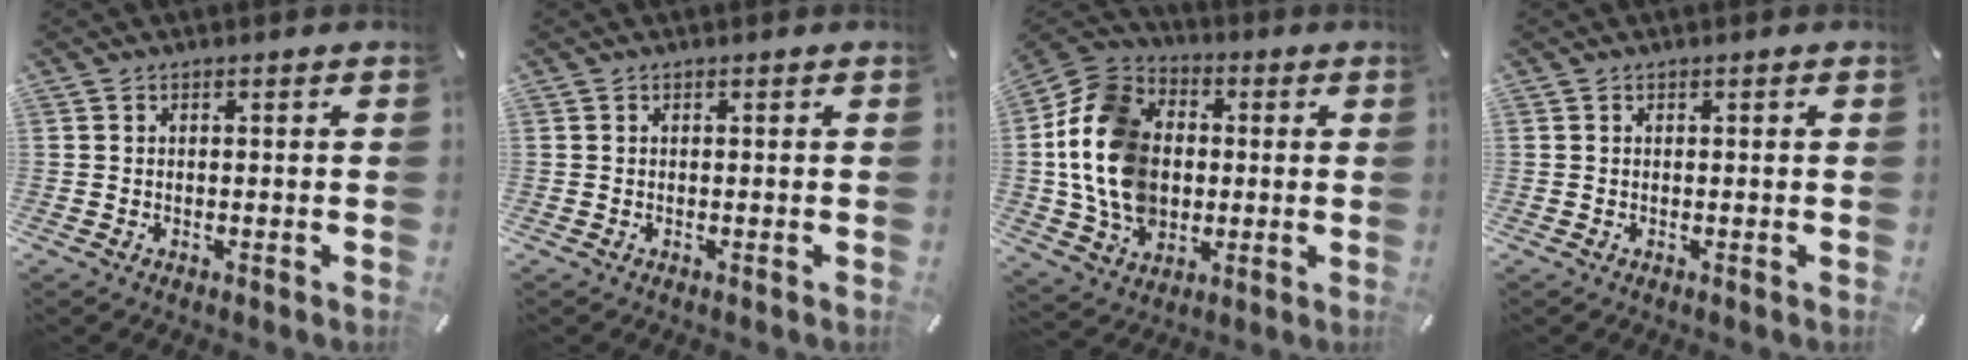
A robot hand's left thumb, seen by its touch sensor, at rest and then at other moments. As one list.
[{"total": 0.0}, {"total": 16.9, "force": [-0.9, 13.8, 9.8], "torque": [-0.236, 0.019, -0.015]}, {"total": 0.0}]